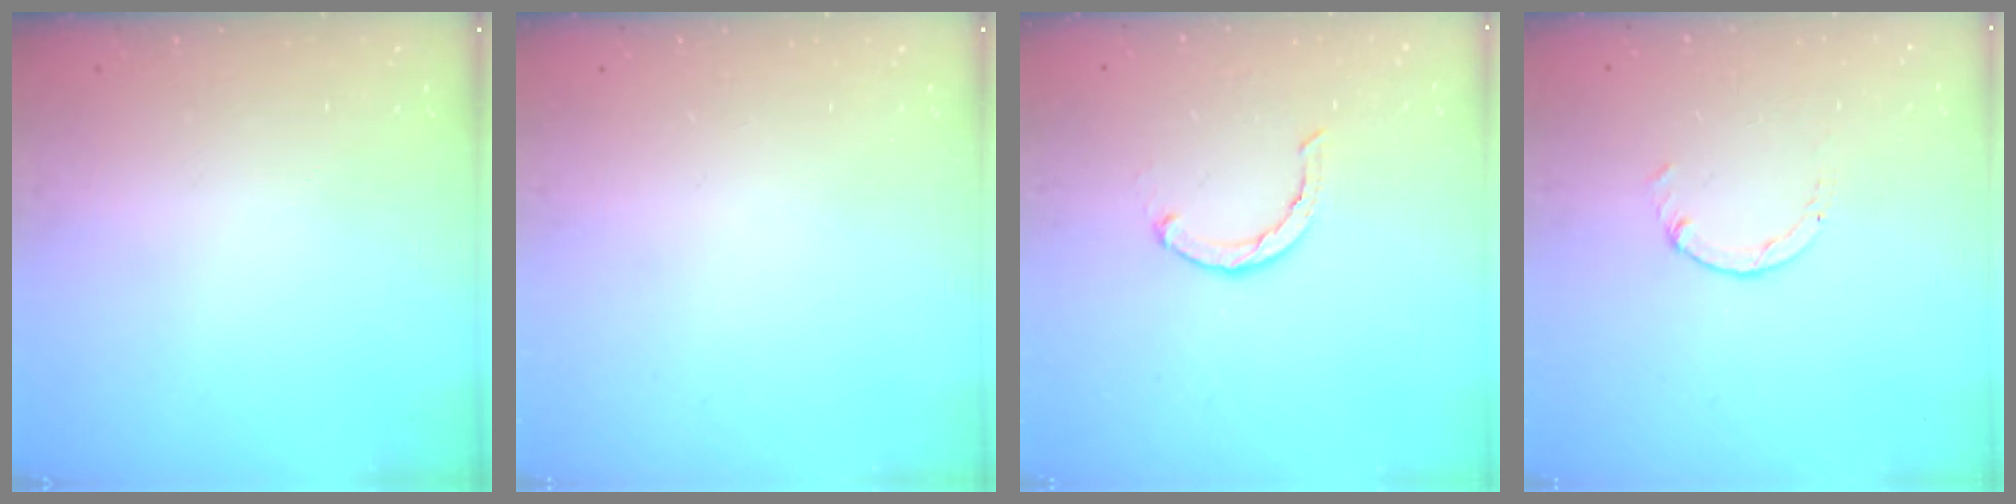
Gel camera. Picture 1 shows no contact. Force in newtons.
{"total": 0.0}
{"total": 3.1, "press": 3.0, "slide": 0.5}
{"total": 0.7, "press": 0.7, "slide": 0.2}